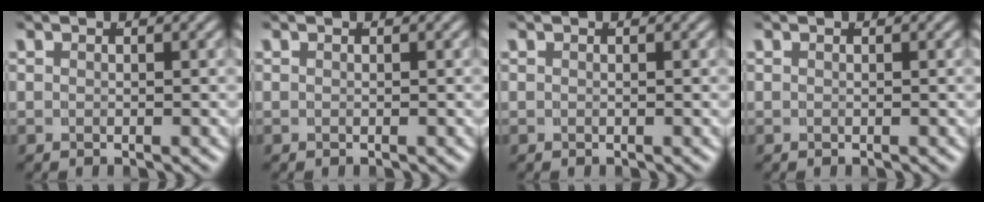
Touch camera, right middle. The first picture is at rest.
{"total": 0.0}
{"total": 0.0}
{"total": 0.0}